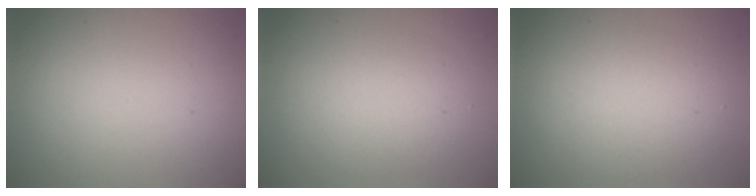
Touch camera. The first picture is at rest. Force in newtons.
{"total": 2.9, "press": 2.9, "slide": 0.3}
{"total": 3.7, "press": 3.7, "slide": 0.0}